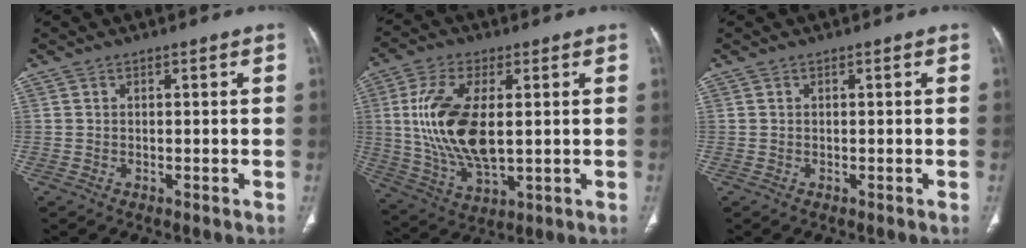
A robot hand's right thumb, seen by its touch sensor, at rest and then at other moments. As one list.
[{"total": 16.1, "force": [1.6, 7.7, 14.1], "torque": [-0.286, -0.013, 0.039]}, {"total": 0.0}]